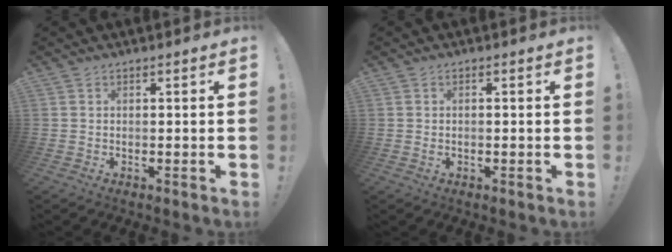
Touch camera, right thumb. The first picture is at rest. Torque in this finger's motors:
{"motor_torque": [-0.12, 0.05, -0.01, 0.02, 0.01]}